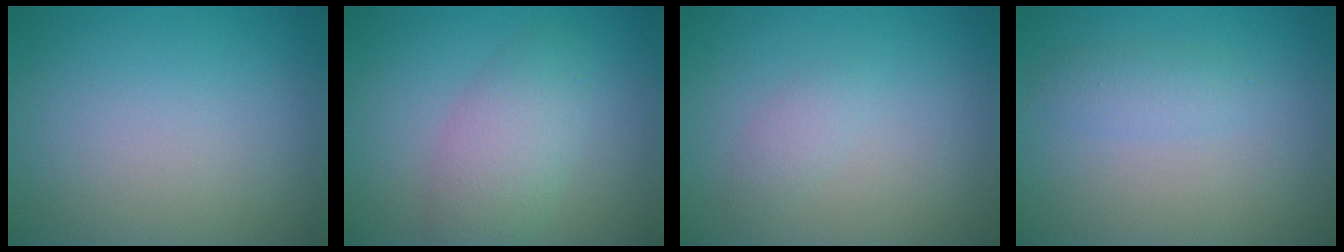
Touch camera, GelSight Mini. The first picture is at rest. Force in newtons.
{"total": 3.9, "press": 3.9, "slide": 0.1}
{"total": 1.1, "press": 1.1, "slide": 0.0}
{"total": 1.5, "press": 1.5, "slide": 0.1}